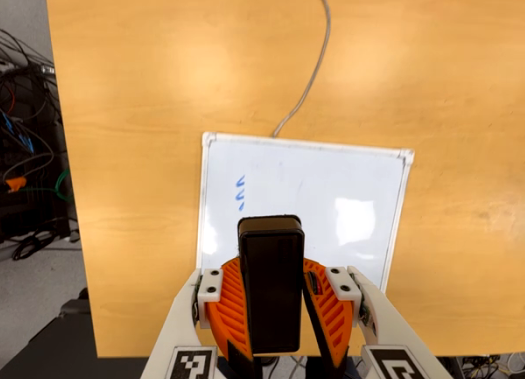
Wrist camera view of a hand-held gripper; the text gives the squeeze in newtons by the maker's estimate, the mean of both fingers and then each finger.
{"total": 8.2, "left": 8.6, "right": 7.7}